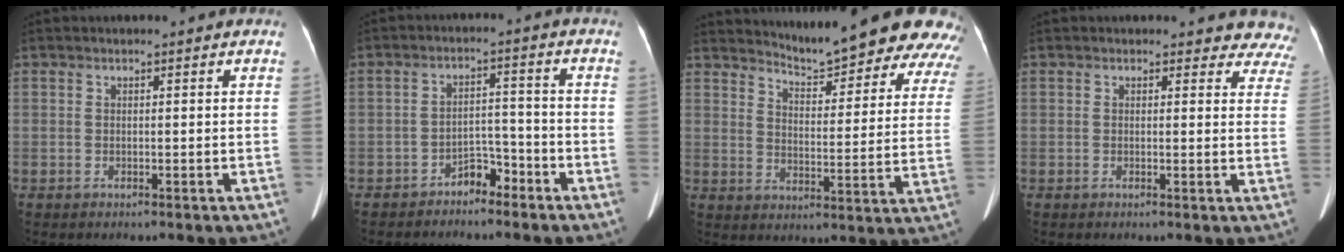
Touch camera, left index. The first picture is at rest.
{"total": 4.0, "force": [-3.2, 1.7, 1.7], "torque": [-0.026, 0.011, -0.054]}
{"total": 18.7, "force": [17.8, 2.4, 5.3], "torque": [-0.049, -0.073, 0.208]}
{"total": 7.6, "force": [7.0, 3.0, -0.4], "torque": [0.063, -0.018, 0.030]}